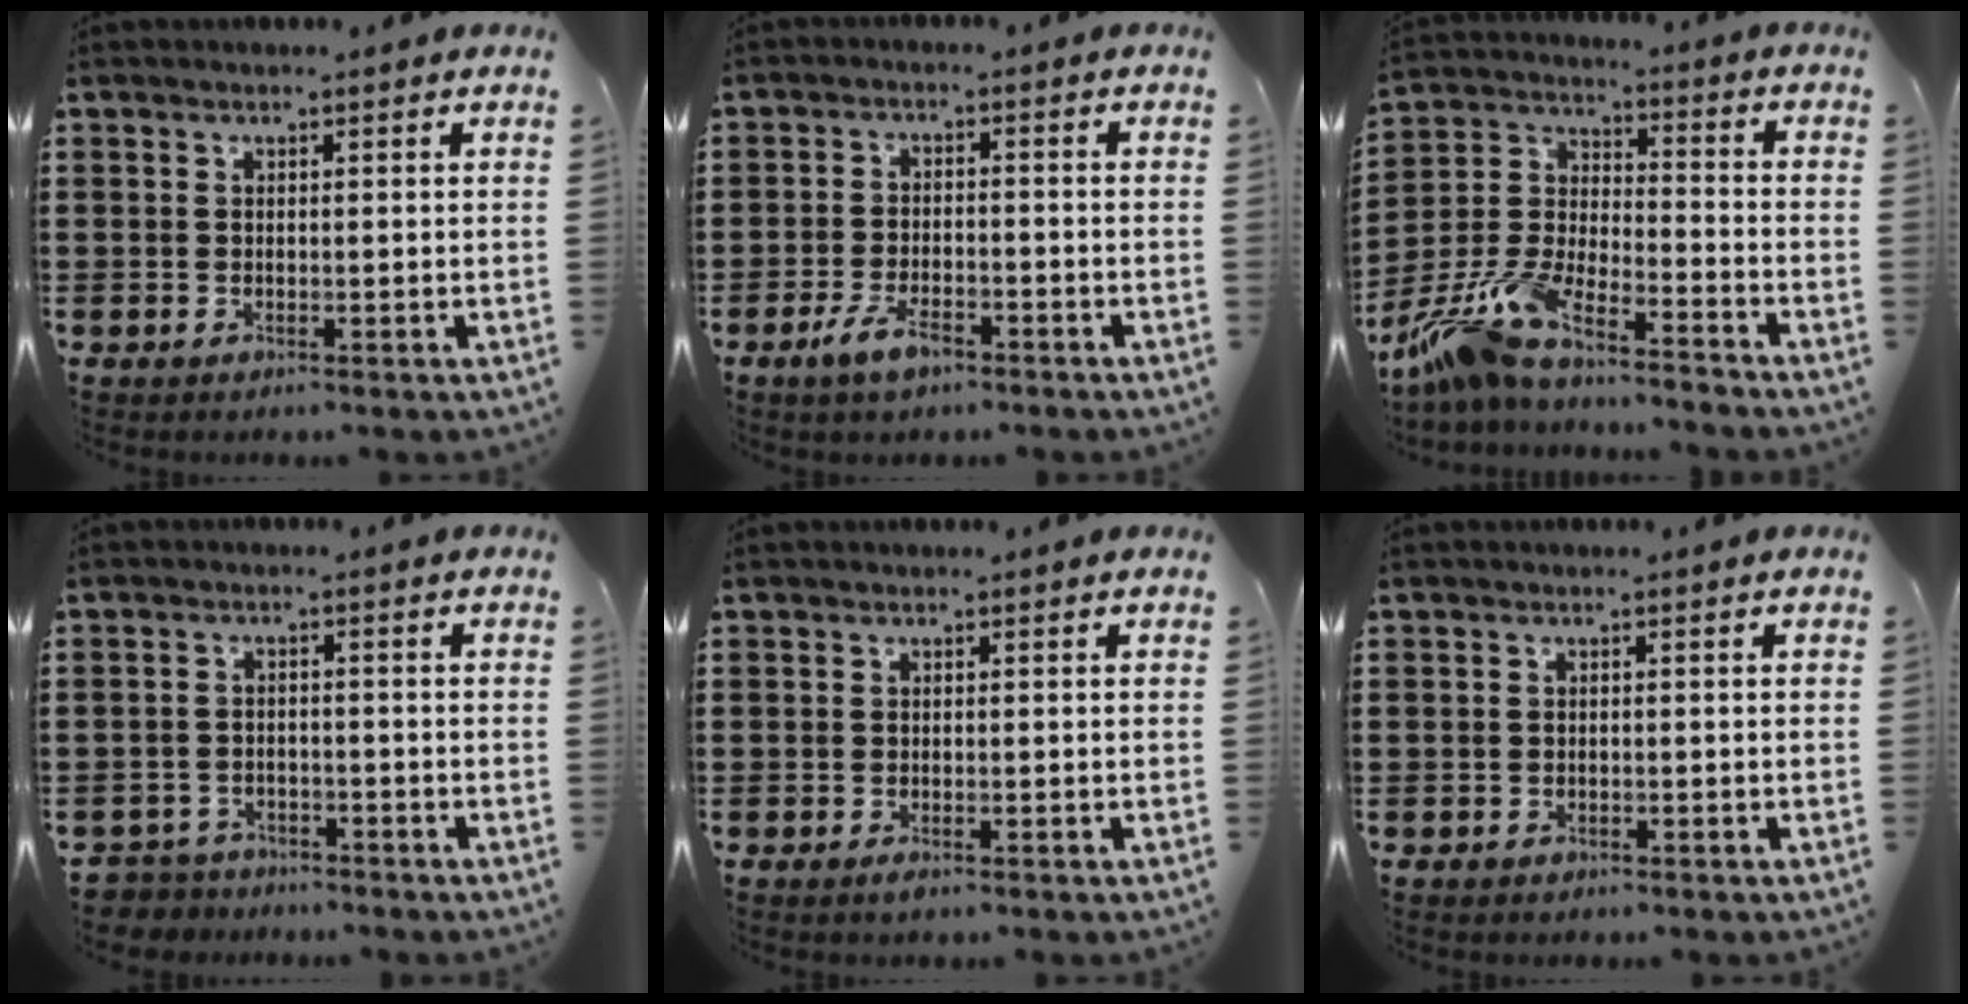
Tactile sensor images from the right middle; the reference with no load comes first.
{"total": 4.7, "force": [-3.0, 1.9, 3.0], "torque": [-0.070, 0.002, -0.061]}
{"total": 10.1, "force": [-9.0, 1.3, 4.4], "torque": [-0.102, 0.009, -0.182]}
{"total": 3.4, "force": [-3.3, 0.8, -0.4], "torque": [-0.004, -0.002, -0.073]}
{"total": 0.6, "force": [-0.4, 0.1, 0.4], "torque": [-0.010, -0.006, -0.006]}
{"total": 1.1, "force": [-0.9, 0.7, -0.1], "torque": [-0.001, 0.003, -0.020]}